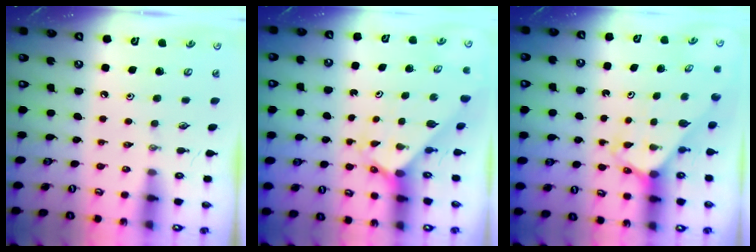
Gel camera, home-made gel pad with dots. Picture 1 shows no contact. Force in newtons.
{"total": 2.0, "press": 2.0, "slide": 0.2}
{"total": 2.6, "press": 2.6, "slide": 0.2}